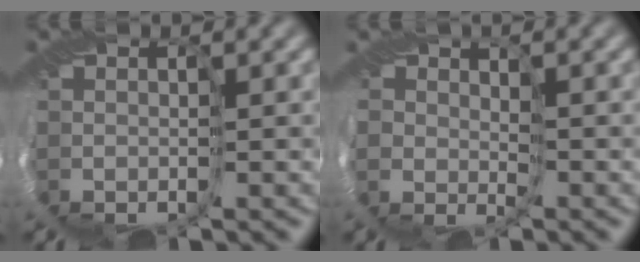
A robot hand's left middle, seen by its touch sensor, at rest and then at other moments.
{"total": 1.5, "force": [1.0, 0.2, -1.1], "torque": [0.010, -0.002, 0.024]}